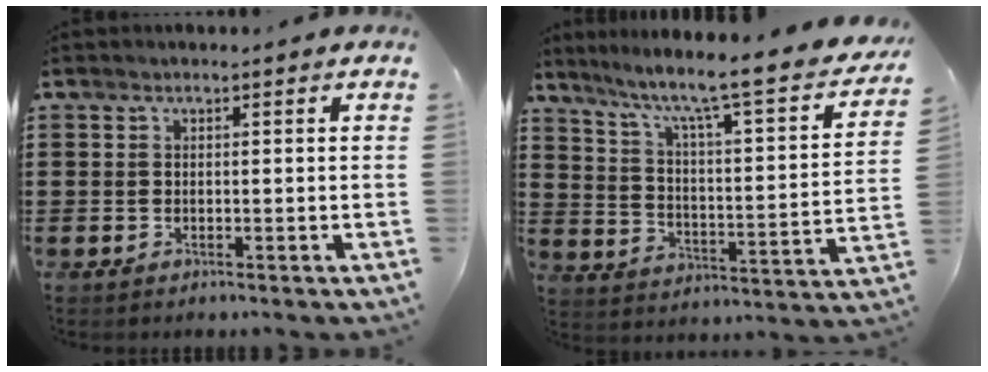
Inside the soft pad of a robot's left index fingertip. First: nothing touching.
{"total": 6.5, "force": [5.1, -0.2, 4.0], "torque": [-0.093, -0.057, 0.069]}